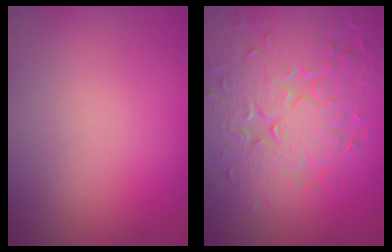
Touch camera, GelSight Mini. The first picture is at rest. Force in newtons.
{"total": 9.0, "press": 6.5, "slide": 6.3}